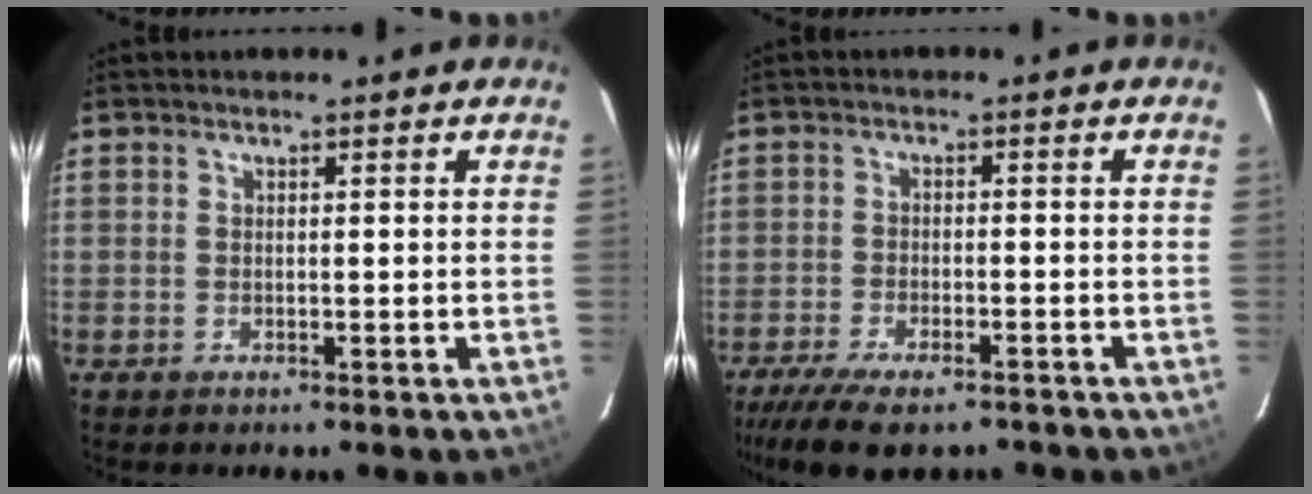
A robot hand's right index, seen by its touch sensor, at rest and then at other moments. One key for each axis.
{"total": 12.7, "fx": -9.9, "fy": 4.2, "fz": 6.7, "tx": -0.154, "ty": -0.034, "tz": -0.164}